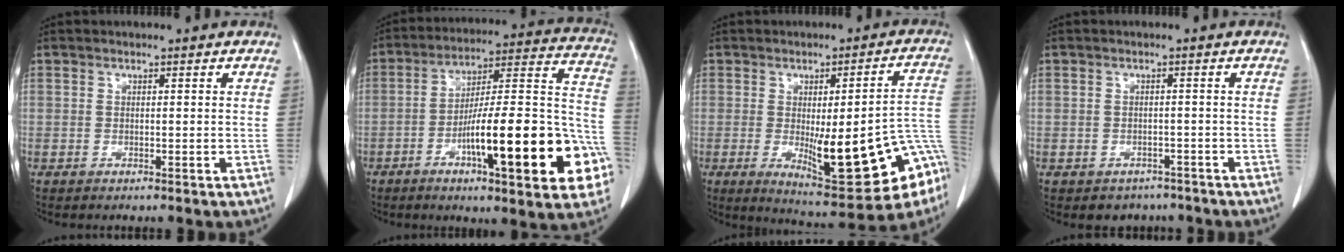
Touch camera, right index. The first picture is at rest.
{"total": 24.8, "force": [-8.4, 3.6, 23.0], "torque": [-0.263, 0.014, -0.115]}
{"total": 20.2, "force": [-5.8, 4.1, 18.9], "torque": [-0.171, 0.008, -0.058]}
{"total": 3.5, "force": [-2.6, 2.3, 0.0], "torque": [0.003, 0.011, -0.035]}